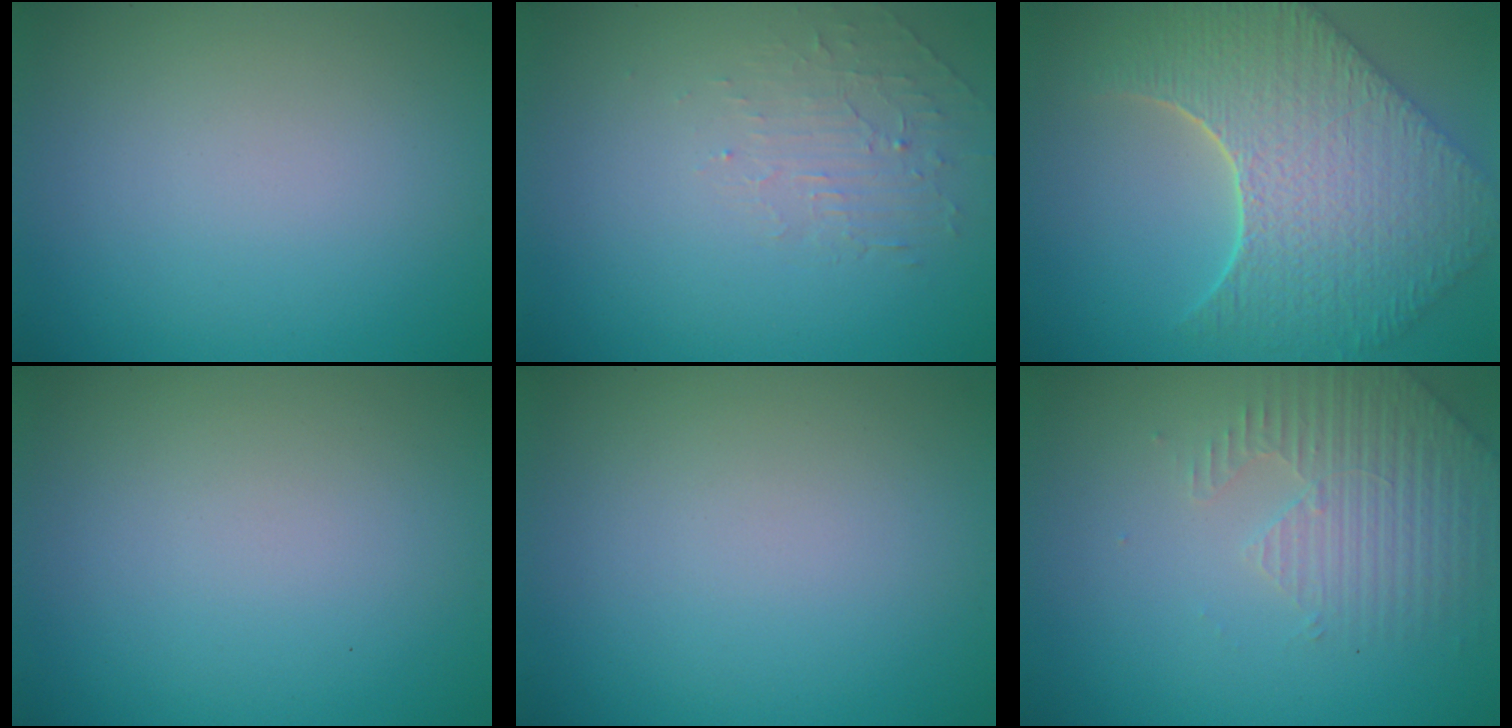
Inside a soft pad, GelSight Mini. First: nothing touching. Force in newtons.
{"total": 1.8, "press": 0.5, "slide": 1.7}
{"total": 9.9, "press": 7.1, "slide": 6.8}
{"total": 0.0}
{"total": 0.0}
{"total": 3.5, "press": 3.4, "slide": 0.9}